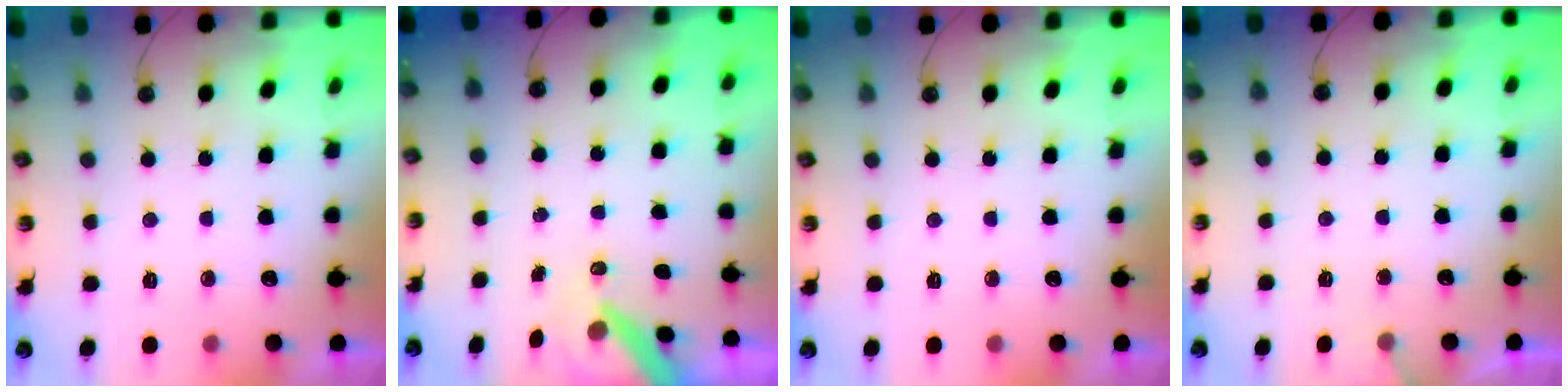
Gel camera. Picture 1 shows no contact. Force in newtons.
{"total": 8.1, "press": 8.0, "slide": 1.1}
{"total": 0.0}
{"total": 3.4, "press": 3.4, "slide": 0.2}